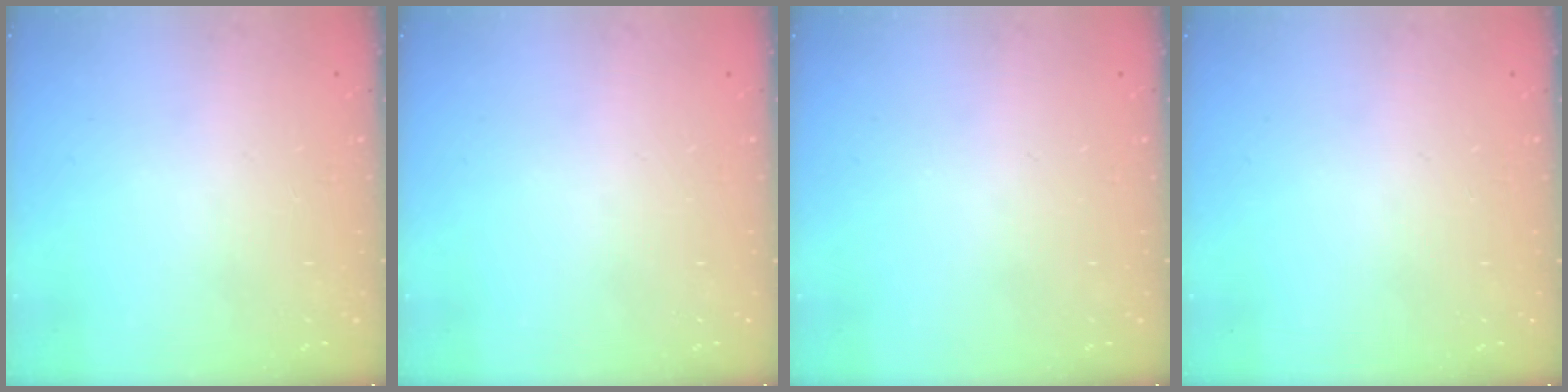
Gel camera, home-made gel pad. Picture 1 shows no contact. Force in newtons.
{"total": 0.0}
{"total": 0.0}
{"total": 0.0}